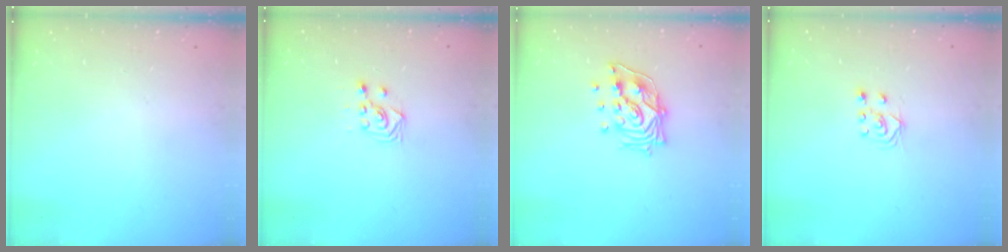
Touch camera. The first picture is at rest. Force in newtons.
{"total": 3.1, "press": 2.9, "slide": 0.9}
{"total": 14.1, "press": 14.0, "slide": 1.8}
{"total": 3.9, "press": 3.8, "slide": 0.7}